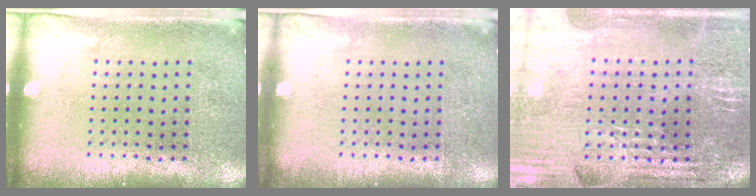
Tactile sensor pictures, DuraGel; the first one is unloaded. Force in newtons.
{"total": 0.0}
{"total": 3.0, "press": 3.0, "slide": 0.4}